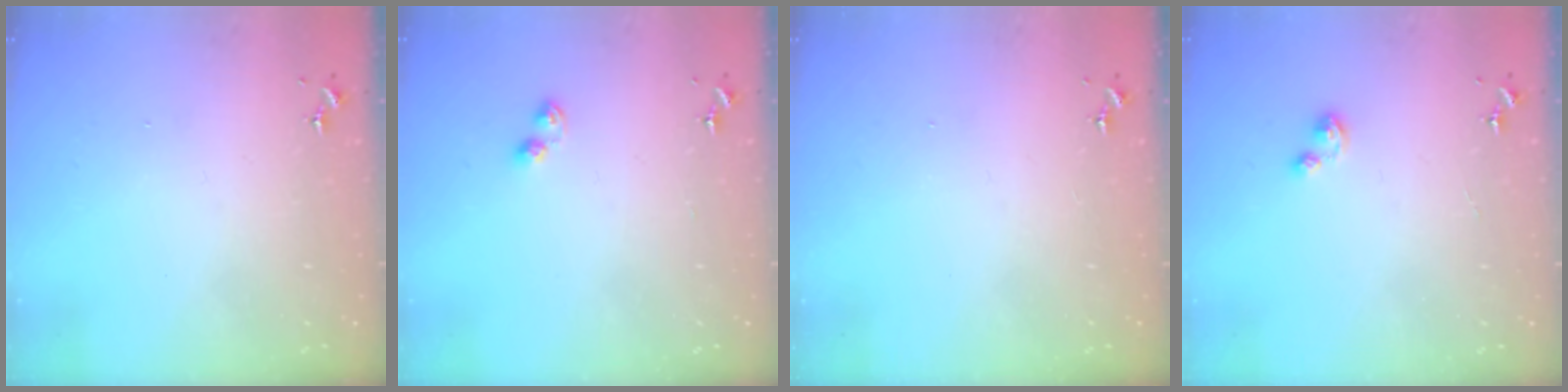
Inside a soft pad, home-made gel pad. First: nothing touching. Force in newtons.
{"total": 3.7, "press": 3.7, "slide": 0.4}
{"total": 0.0}
{"total": 2.6, "press": 2.6, "slide": 0.3}